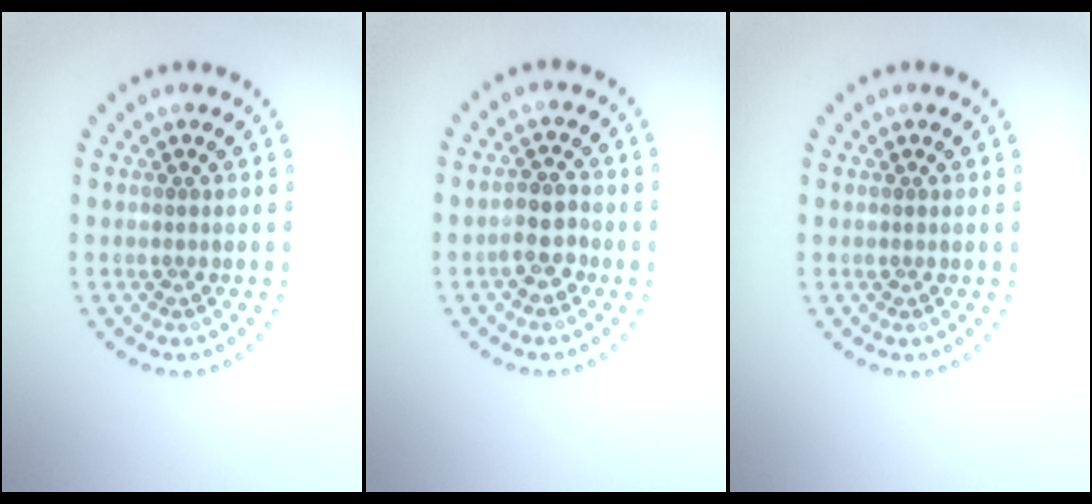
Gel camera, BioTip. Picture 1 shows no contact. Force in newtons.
{"total": 2.4, "press": 2.3, "slide": 0.8}
{"total": 0.0}